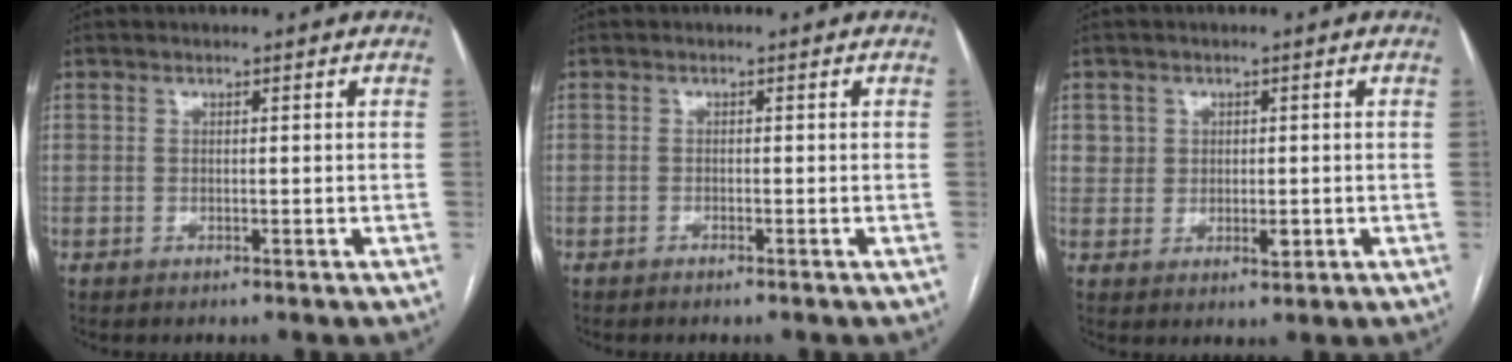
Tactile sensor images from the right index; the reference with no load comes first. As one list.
[{"total": 0.7, "force": [-0.6, 0.1, 0.3], "torque": [-0.010, -0.001, -0.009]}, {"total": 3.5, "force": [0.4, 3.0, 1.6], "torque": [-0.019, 0.002, 0.010]}]